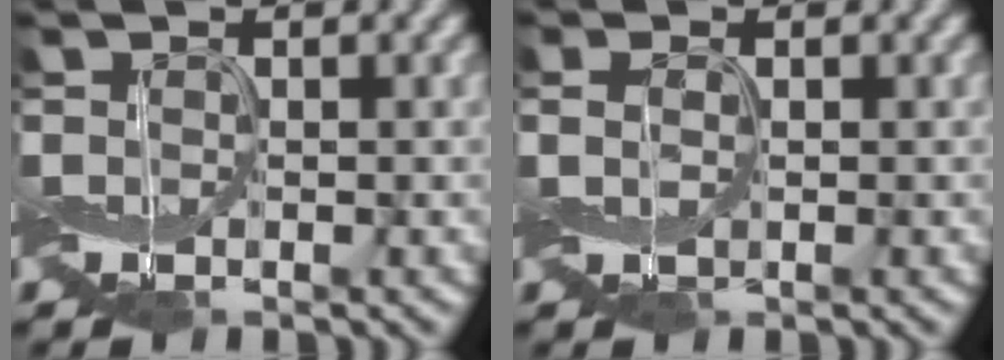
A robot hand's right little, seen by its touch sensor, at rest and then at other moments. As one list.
[{"total": 0.7, "force": [-0.1, 0.3, 0.6], "torque": [-0.015, 0.004, -0.002]}]